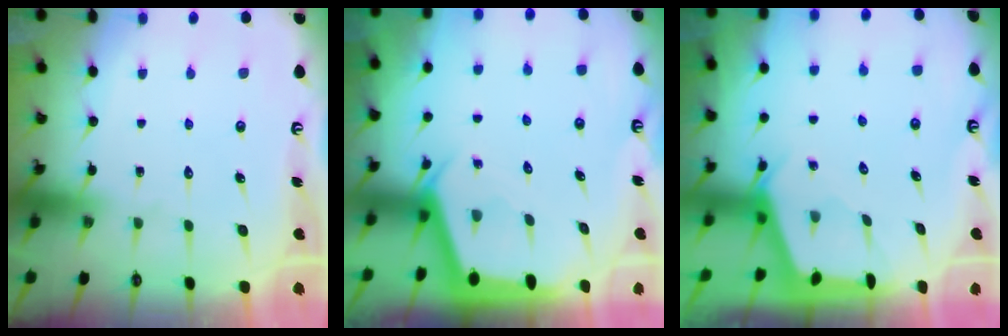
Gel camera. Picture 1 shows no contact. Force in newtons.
{"total": 2.3, "press": 2.3, "slide": 0.2}
{"total": 2.6, "press": 2.5, "slide": 0.3}